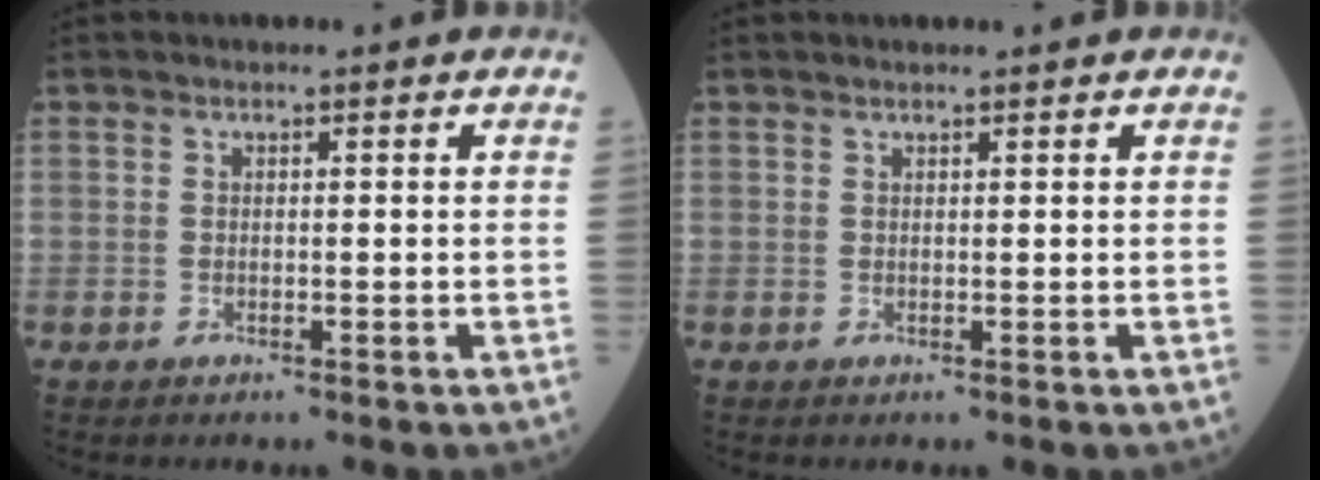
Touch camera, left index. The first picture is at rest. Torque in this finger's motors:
{"motor_torque": [0.20, -0.09, 0.03, 0.00]}